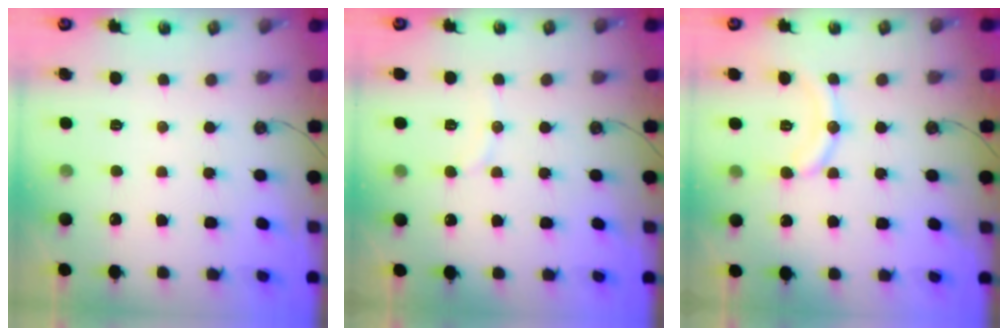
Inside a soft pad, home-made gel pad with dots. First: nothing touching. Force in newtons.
{"total": 5.1, "press": 5.0, "slide": 0.6}
{"total": 10.3, "press": 10.3, "slide": 0.4}